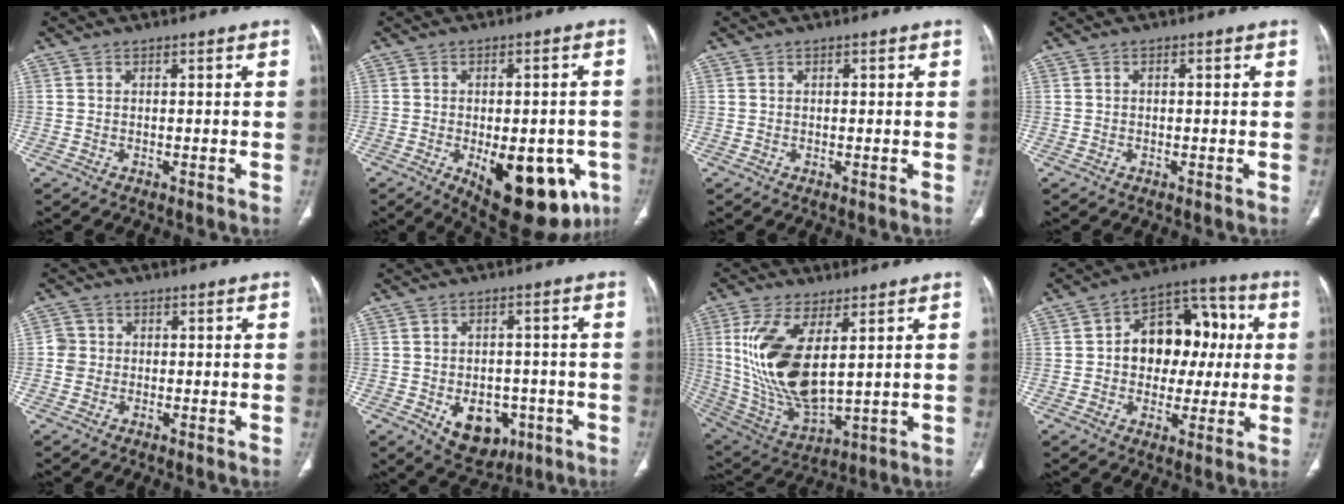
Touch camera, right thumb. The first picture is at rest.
{"total": 19.3, "force": [-7.0, 9.3, 15.4], "torque": [-0.148, 0.002, -0.074]}
{"total": 0.7, "force": [0.3, 0.4, 0.5], "torque": [-0.009, 0.001, 0.006]}
{"total": 0.6, "force": [0.1, 0.3, 0.4], "torque": [-0.008, 0.005, 0.000]}
{"total": 2.8, "force": [-0.1, 2.7, 0.6], "torque": [0.005, 0.007, -0.006]}
{"total": 9.7, "force": [-3.4, 6.9, 5.9], "torque": [-0.051, 0.014, -0.034]}
{"total": 18.2, "force": [4.2, 8.1, 15.7], "torque": [-0.318, -0.025, 0.101]}
{"total": 15.9, "force": [1.5, 11.4, 11.0], "torque": [-0.098, 0.029, 0.016]}